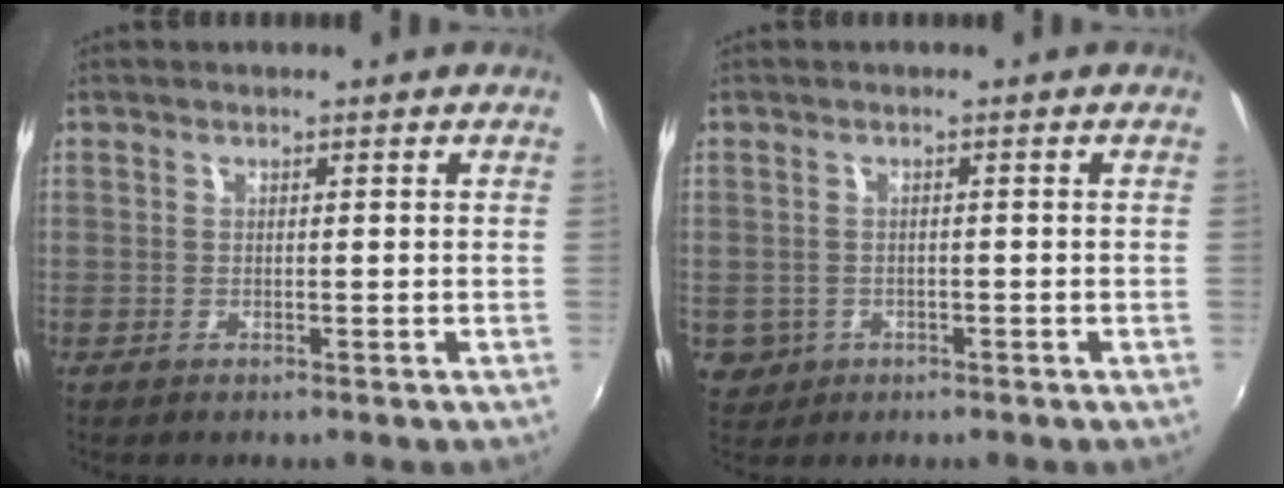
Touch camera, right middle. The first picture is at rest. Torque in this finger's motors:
{"motor_torque": [-0.54, -0.22, -0.03, -0.01]}